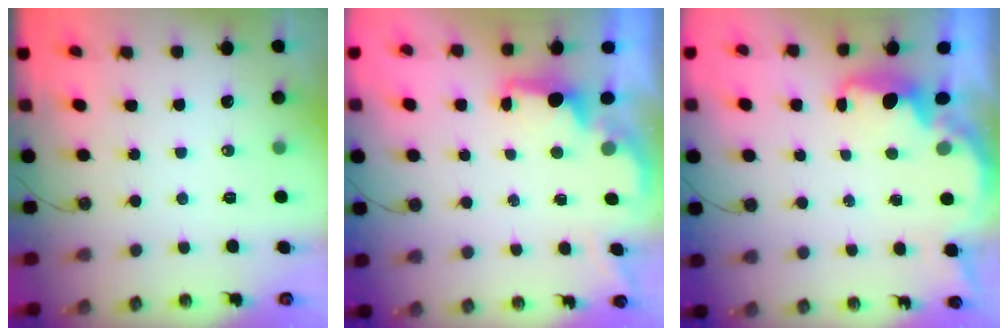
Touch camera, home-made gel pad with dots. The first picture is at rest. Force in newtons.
{"total": 1.8, "press": 1.6, "slide": 0.8}
{"total": 2.2, "press": 2.1, "slide": 0.7}